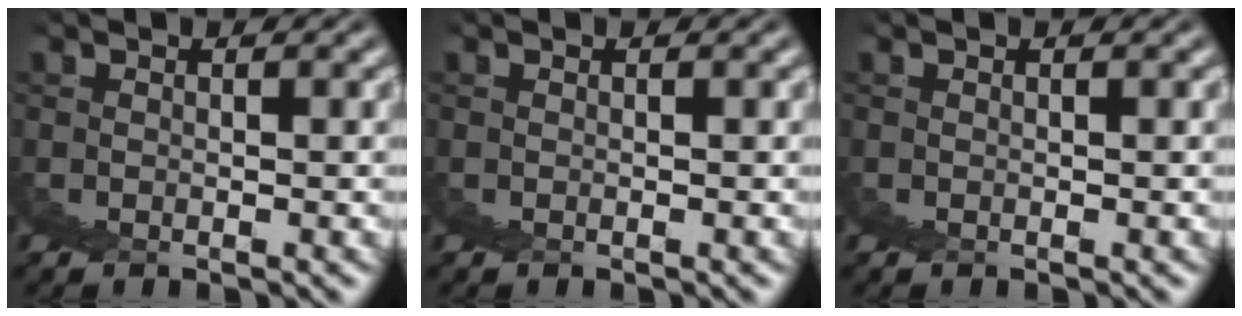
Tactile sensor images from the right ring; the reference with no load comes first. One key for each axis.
{"total": 0.0}
{"total": 0.0}